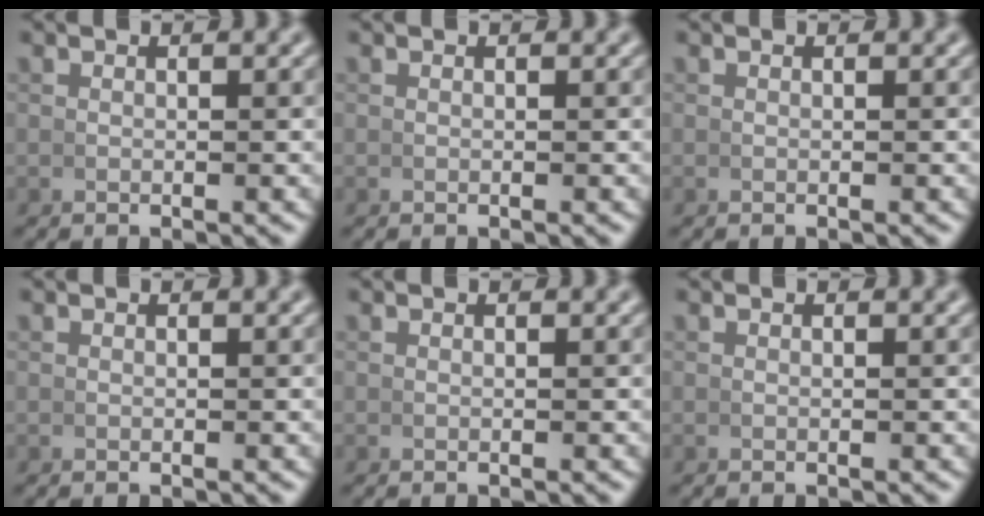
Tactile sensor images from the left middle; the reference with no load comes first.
{"total": 0.0}
{"total": 0.0}
{"total": 0.0}
{"total": 0.0}
{"total": 0.0}